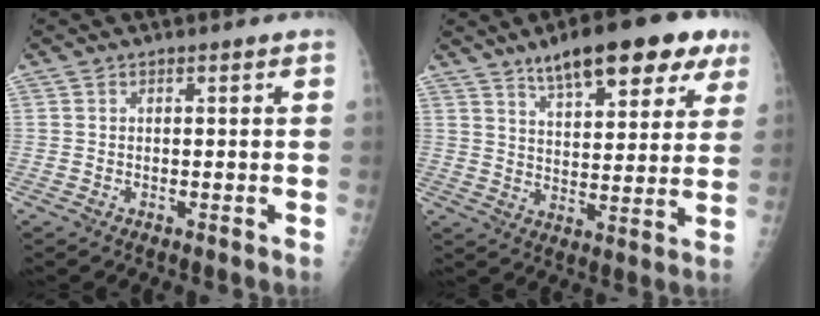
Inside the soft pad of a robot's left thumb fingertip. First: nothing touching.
{"total": 16.4, "force": [10.2, 6.0, 11.3], "torque": [-0.120, -0.031, 0.150]}